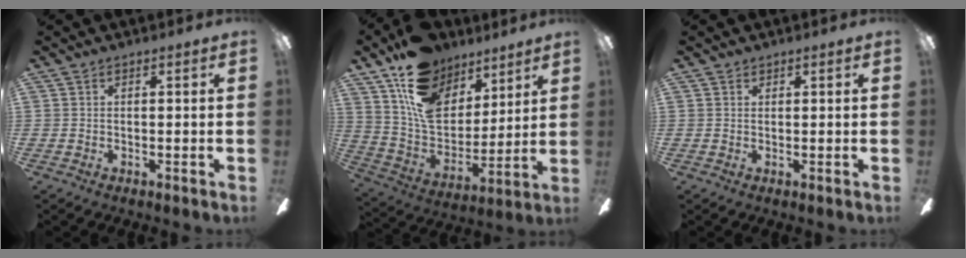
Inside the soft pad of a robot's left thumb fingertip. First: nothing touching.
{"total": 18.3, "force": [10.9, 11.9, 8.6], "torque": [-0.161, -0.056, 0.207]}
{"total": 0.8, "force": [0.7, 0.5, 0.1], "torque": [-0.002, 0.001, 0.013]}